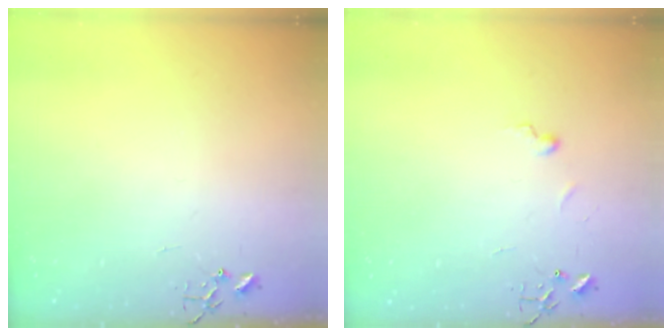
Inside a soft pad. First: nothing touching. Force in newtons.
{"total": 4.3, "press": 4.3, "slide": 0.6}